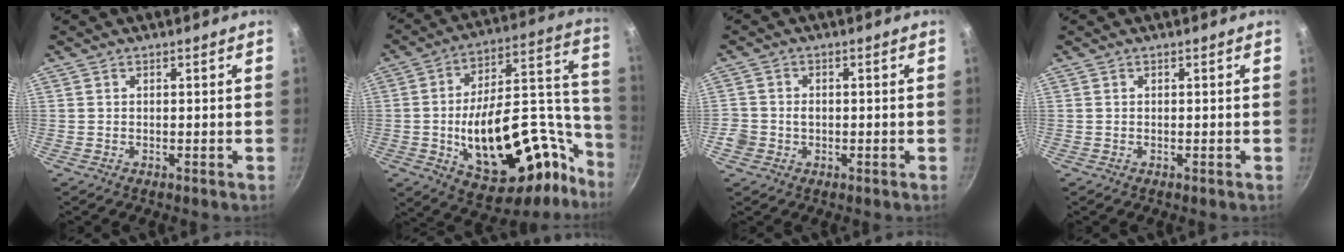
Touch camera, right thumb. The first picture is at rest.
{"total": 32.8, "force": [-12.2, 17.0, 25.3], "torque": [-0.302, 0.094, -0.162]}
{"total": 3.4, "force": [-0.9, 3.0, 1.4], "torque": [-0.015, 0.016, -0.016]}
{"total": 0.0}